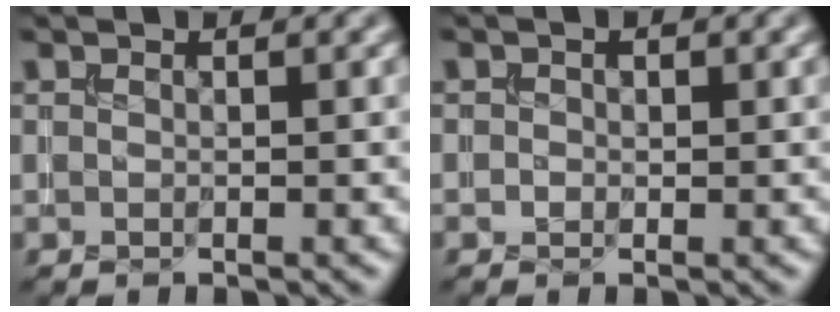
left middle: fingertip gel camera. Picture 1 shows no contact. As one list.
[{"total": 0.8, "force": [-0.2, 0.7, 0.3], "torque": [0.001, -0.005, -0.003]}]